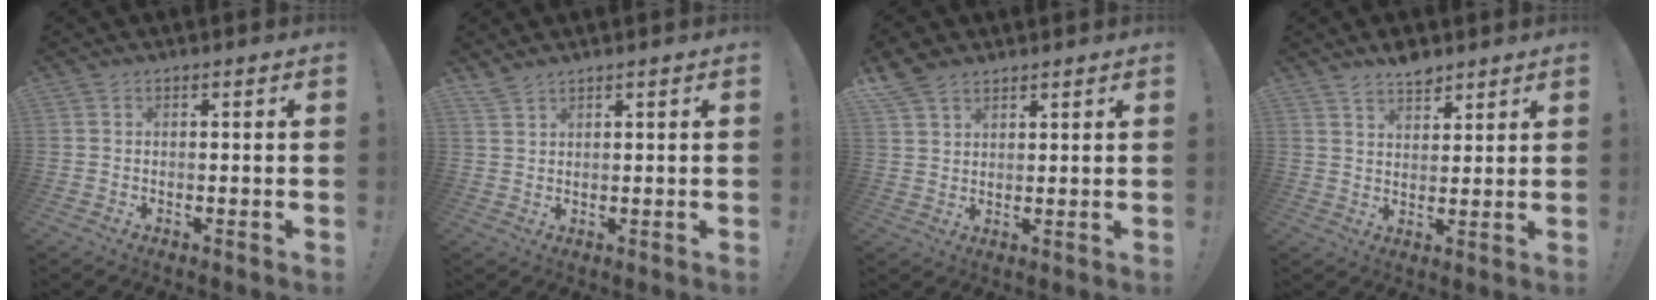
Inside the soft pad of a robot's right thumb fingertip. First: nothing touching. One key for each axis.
{"total": 2.4, "fx": 2.2, "fy": 0.5, "fz": 0.9, "tx": -0.023, "ty": -0.010, "tz": 0.043}
{"total": 6.6, "fx": 4.9, "fy": 3.7, "fz": 2.4, "tx": -0.045, "ty": -0.019, "tz": 0.095}
{"total": 5.4, "fx": 4.6, "fy": 2.5, "fz": 1.5, "tx": -0.004, "ty": -0.035, "tz": 0.081}